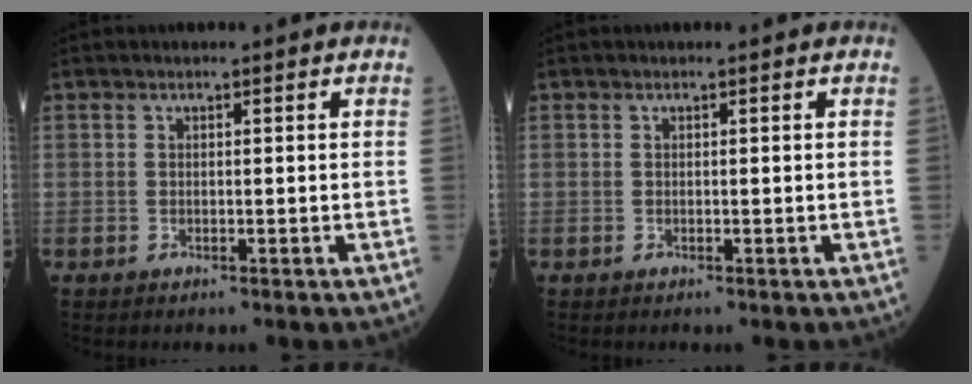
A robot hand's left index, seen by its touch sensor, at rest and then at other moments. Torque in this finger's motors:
{"motor_torque": [0.00, 0.00, 0.00, -0.01]}